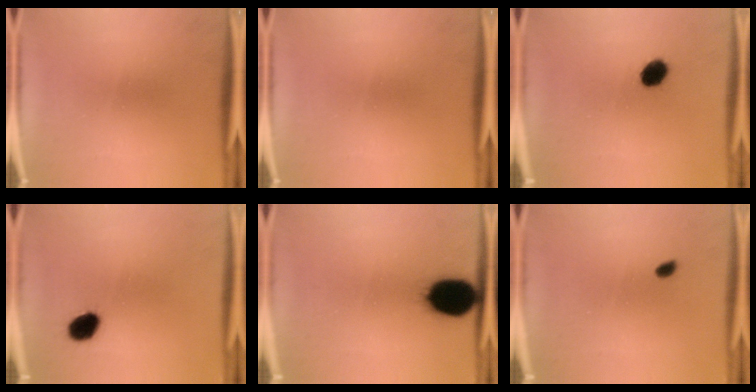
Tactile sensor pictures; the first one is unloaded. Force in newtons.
{"total": 0.0}
{"total": 5.2}
{"total": 5.6}
{"total": 14.4}
{"total": 1.3}